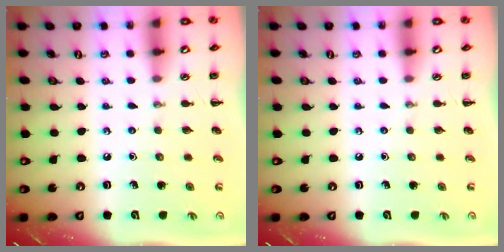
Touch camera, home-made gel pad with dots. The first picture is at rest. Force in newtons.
{"total": 0.0}